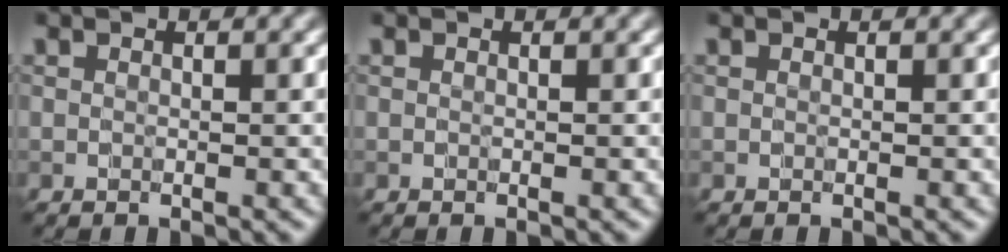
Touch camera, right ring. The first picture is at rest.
{"total": 0.0}
{"total": 0.0}